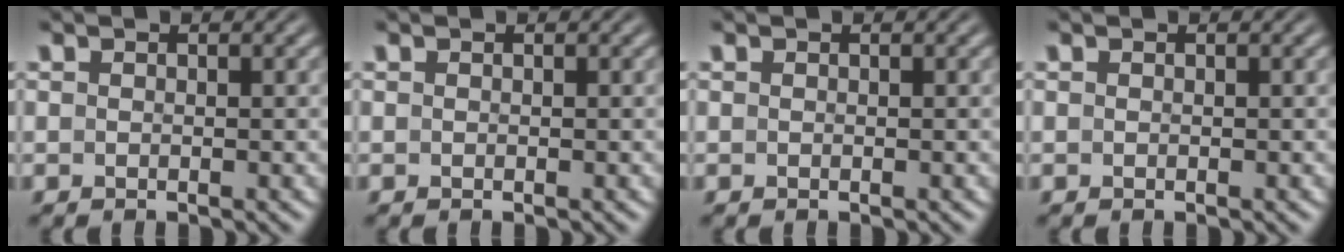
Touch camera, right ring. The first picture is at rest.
{"total": 0.0}
{"total": 0.0}
{"total": 0.0}